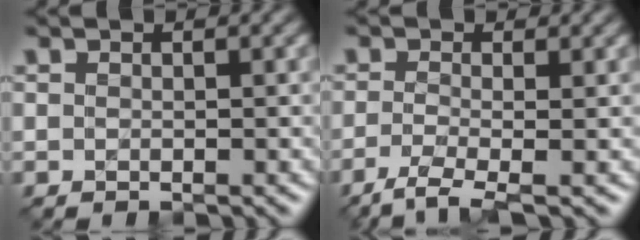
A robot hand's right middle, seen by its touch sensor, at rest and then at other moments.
{"total": 2.7, "force": [-1.3, 0.7, 2.3], "torque": [-0.049, -0.003, -0.039]}